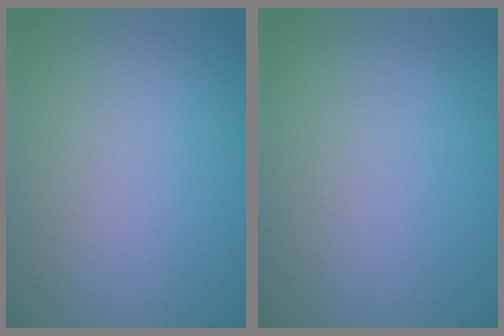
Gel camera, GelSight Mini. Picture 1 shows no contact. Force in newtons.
{"total": 0.0}